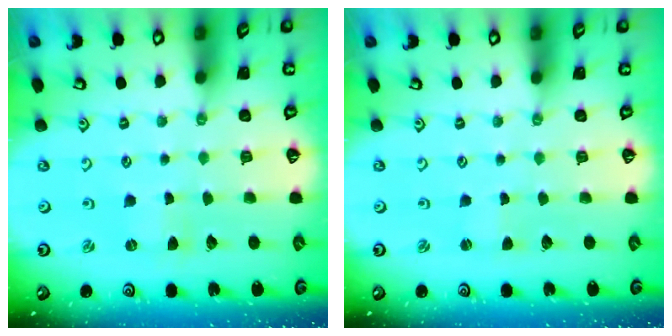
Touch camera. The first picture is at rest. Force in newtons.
{"total": 0.0}